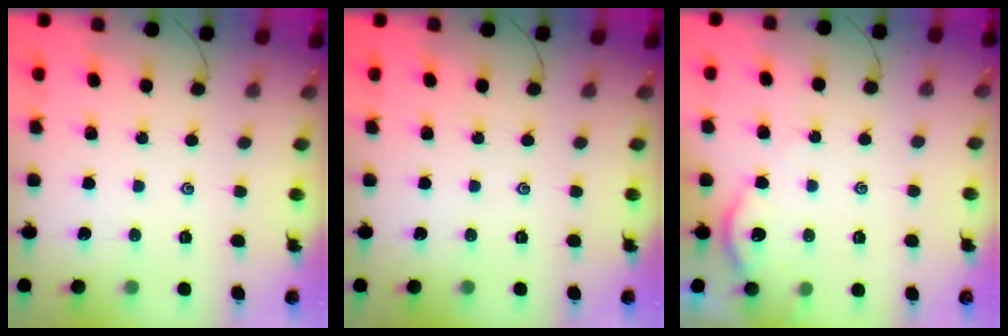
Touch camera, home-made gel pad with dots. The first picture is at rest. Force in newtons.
{"total": 0.0}
{"total": 2.9, "press": 2.9, "slide": 0.3}